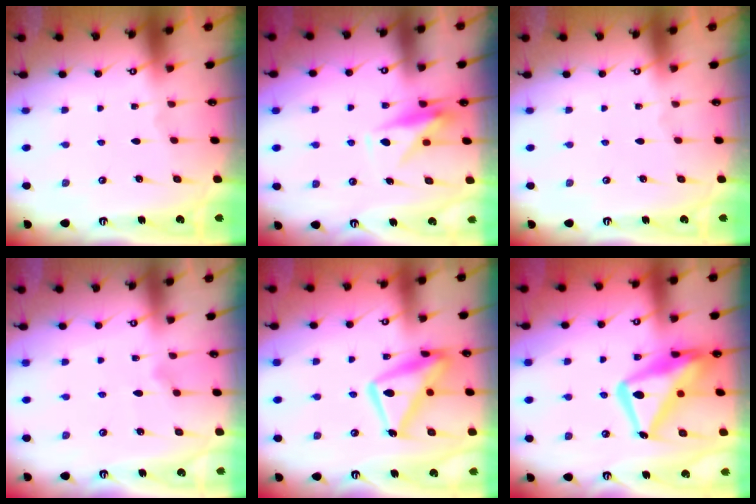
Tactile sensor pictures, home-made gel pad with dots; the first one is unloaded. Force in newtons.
{"total": 10.3, "press": 10.3, "slide": 0.4}
{"total": 0.0}
{"total": 8.1, "press": 8.1, "slide": 0.4}
{"total": 14.9, "press": 14.9, "slide": 1.2}
{"total": 19.7, "press": 19.6, "slide": 2.0}